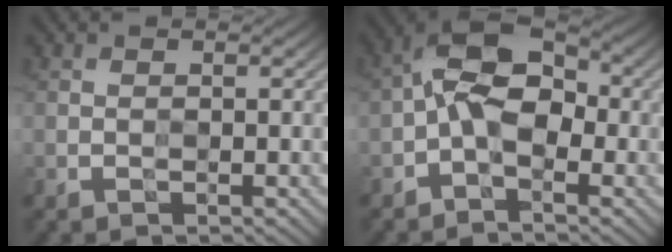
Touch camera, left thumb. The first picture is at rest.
{"total": 7.4, "force": [-1.3, 4.2, 6.0], "torque": [-0.114, 0.019, -0.037]}